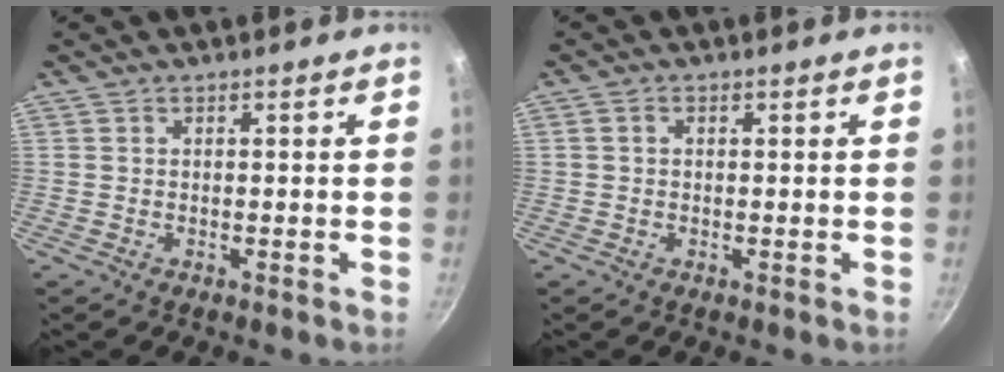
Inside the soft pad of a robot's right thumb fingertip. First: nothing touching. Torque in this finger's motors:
{"motor_torque": [0.12, 0.08, -0.28, 0.24, -0.02]}